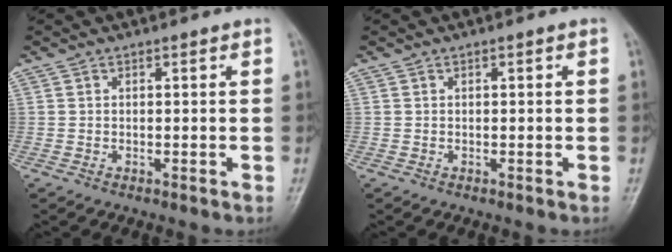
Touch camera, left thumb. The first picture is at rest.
{"total": 0.0}